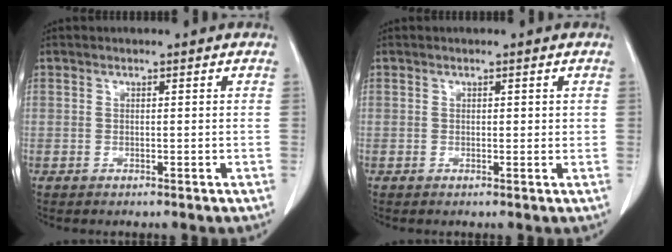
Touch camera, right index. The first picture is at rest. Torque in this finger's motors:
{"motor_torque": [-0.02, 0.04, -0.05, -0.01]}